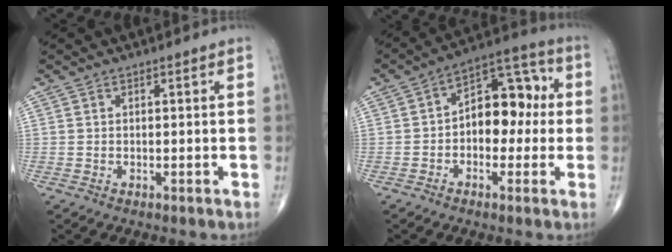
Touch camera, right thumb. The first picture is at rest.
{"total": 12.3, "force": [0.0, 7.8, 9.5], "torque": [-0.099, 0.038, -0.014]}